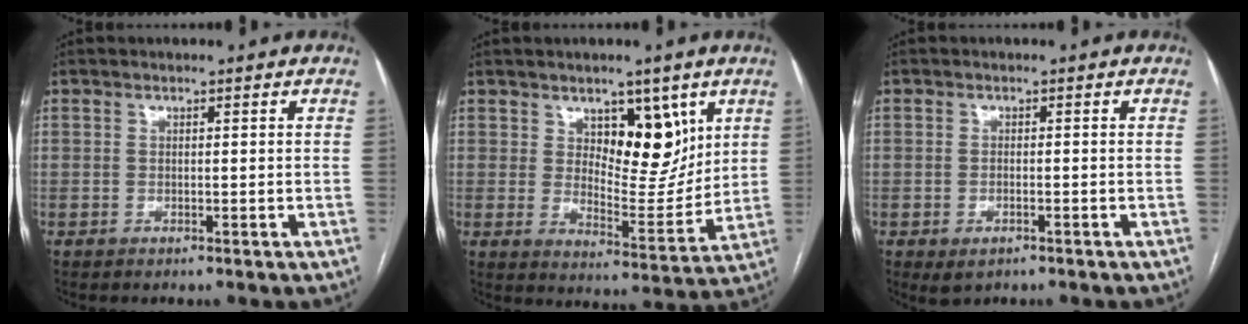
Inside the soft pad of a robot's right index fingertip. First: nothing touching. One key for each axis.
{"total": 10.3, "fx": 5.1, "fy": 4.8, "fz": 7.5, "tx": -0.103, "ty": -0.007, "tz": 0.090}
{"total": 1.8, "fx": -0.9, "fy": 0.9, "fz": 1.2, "tx": -0.021, "ty": -0.001, "tz": -0.006}